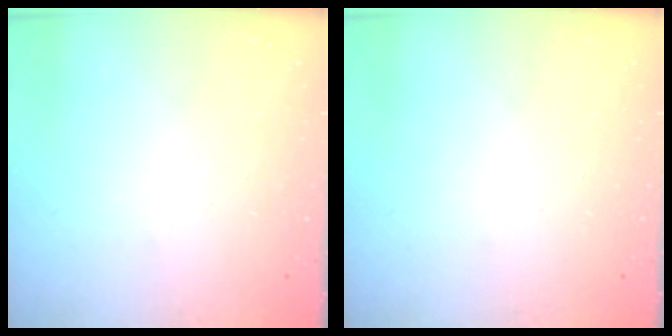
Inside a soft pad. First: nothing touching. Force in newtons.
{"total": 0.0}